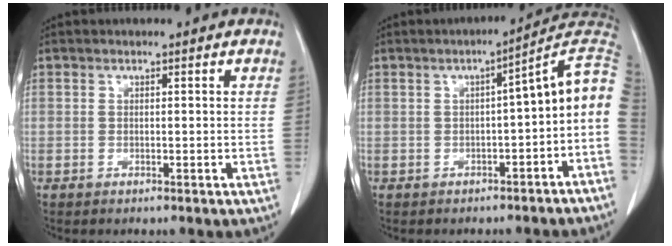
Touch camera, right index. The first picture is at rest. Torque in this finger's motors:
{"motor_torque": [0.89, -0.57, 0.40, 0.08]}